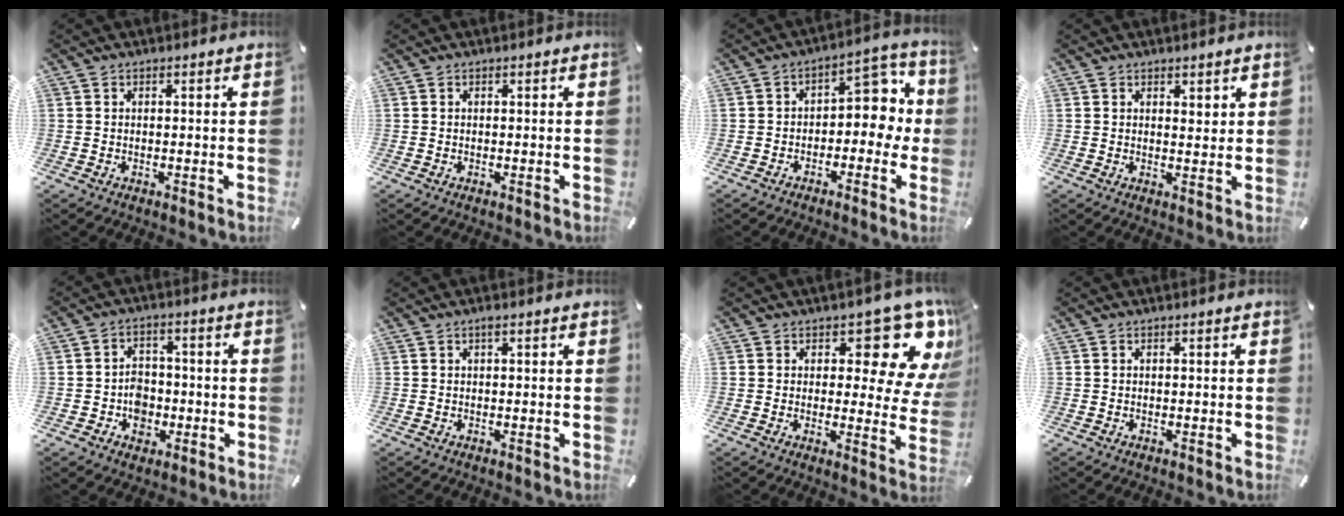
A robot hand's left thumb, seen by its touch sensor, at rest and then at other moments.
{"total": 0.0}
{"total": 9.5, "force": [1.1, 6.2, 7.1], "torque": [-0.083, -0.006, 0.017]}
{"total": 2.1, "force": [1.7, 1.3, 0.4], "torque": [0.008, -0.010, 0.029]}
{"total": 6.1, "force": [-1.7, 5.3, 2.5], "torque": [-0.029, 0.009, -0.029]}
{"total": 0.9, "force": [0.3, 0.1, 0.9], "torque": [-0.017, 0.001, 0.006]}
{"total": 13.8, "force": [8.6, 5.8, 9.1], "torque": [-0.098, -0.076, 0.143]}
{"total": 0.0}